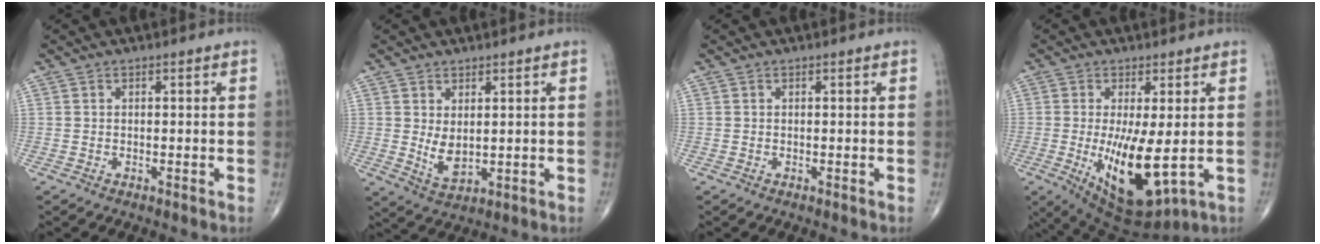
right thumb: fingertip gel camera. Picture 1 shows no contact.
{"total": 4.7, "force": [0.8, 2.5, 3.9], "torque": [-0.065, -0.015, 0.027]}
{"total": 0.0}
{"total": 13.0, "force": [-1.7, 4.6, 12.0], "torque": [-0.207, -0.029, -0.010]}